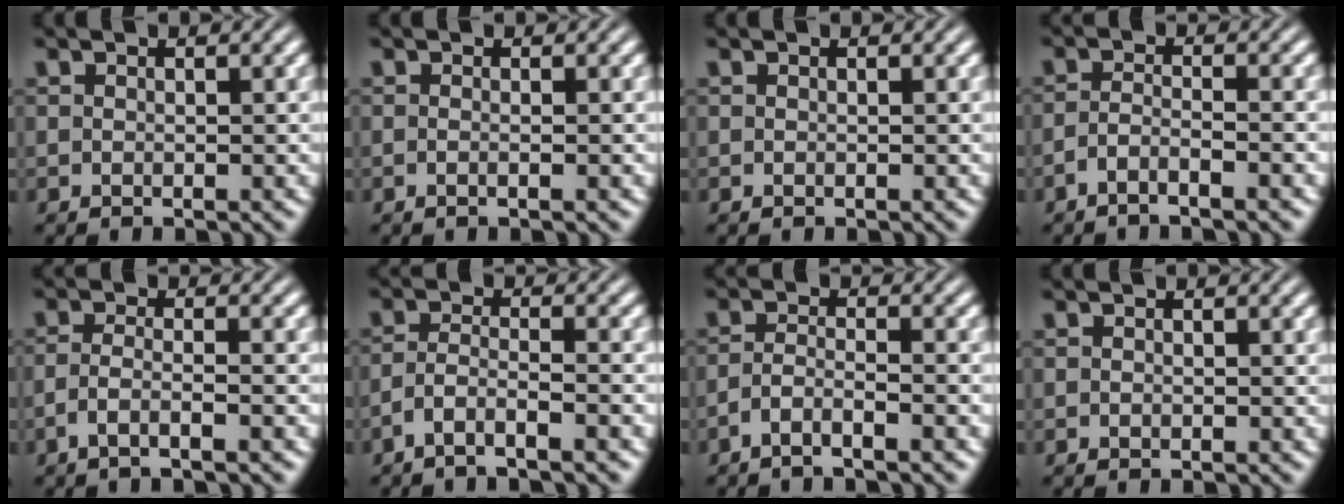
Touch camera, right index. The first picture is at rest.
{"total": 0.9, "force": [-0.6, -0.4, 0.5], "torque": [-0.013, -0.005, -0.009]}
{"total": 0.0}
{"total": 2.5, "force": [-2.2, -0.4, 1.1], "torque": [-0.018, -0.009, -0.035]}
{"total": 2.4, "force": [-1.7, -0.3, 1.7], "torque": [-0.036, -0.015, -0.024]}
{"total": 3.1, "force": [-2.5, 0.2, 1.8], "torque": [-0.032, -0.015, -0.038]}
{"total": 2.7, "force": [-2.3, -0.2, 1.4], "torque": [-0.022, -0.011, -0.036]}
{"total": 0.0}